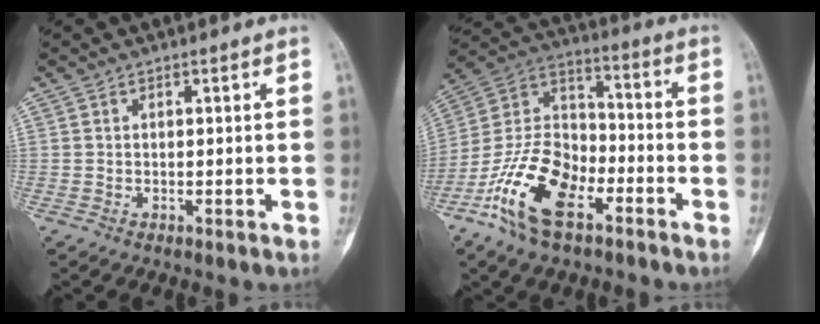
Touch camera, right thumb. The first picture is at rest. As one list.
[{"total": 17.4, "force": [-8.9, 9.0, 11.9], "torque": [-0.218, 0.058, -0.175]}]